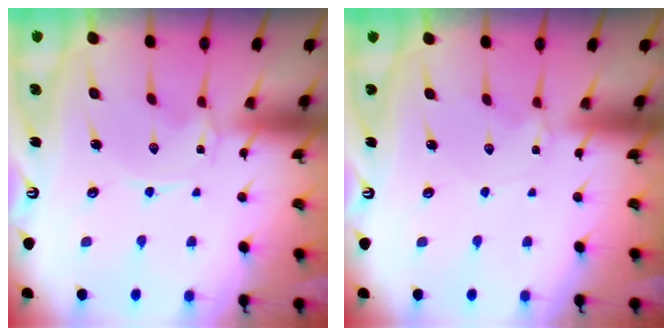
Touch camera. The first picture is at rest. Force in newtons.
{"total": 4.8, "press": 4.8, "slide": 0.5}